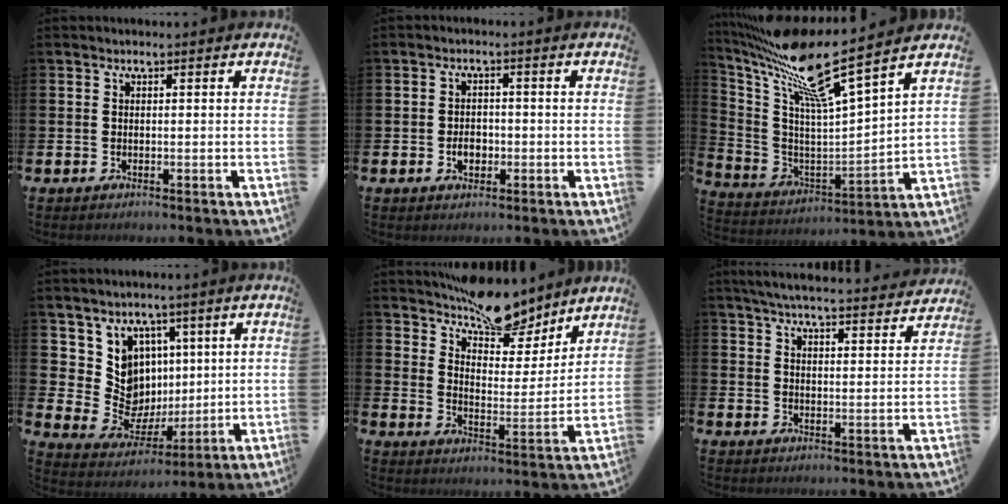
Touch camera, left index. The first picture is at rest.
{"total": 2.6, "force": [-0.8, 1.9, 1.6], "torque": [-0.015, -0.004, -0.021]}
{"total": 13.5, "force": [10.4, 1.5, 8.6], "torque": [-0.204, -0.061, 0.169]}
{"total": 7.8, "force": [3.0, 7.0, 1.6], "torque": [-0.076, -0.035, 0.063]}
{"total": 10.8, "force": [9.6, 3.5, 3.5], "torque": [-0.062, -0.065, 0.172]}
{"total": 5.7, "force": [5.6, 0.3, 1.2], "torque": [-0.036, -0.040, 0.096]}